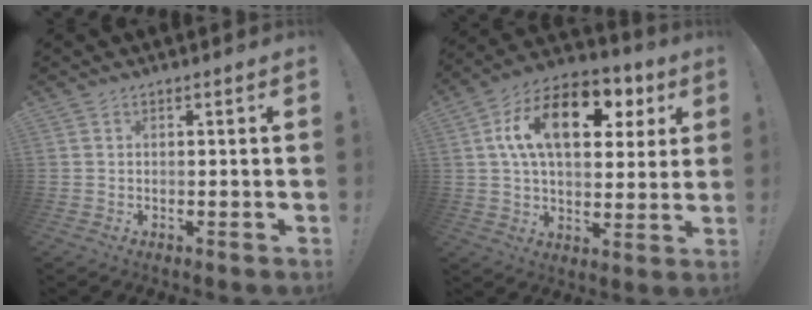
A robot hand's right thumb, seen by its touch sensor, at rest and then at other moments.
{"total": 19.6, "force": [6.2, 11.1, 14.9], "torque": [-0.240, -0.010, 0.102]}